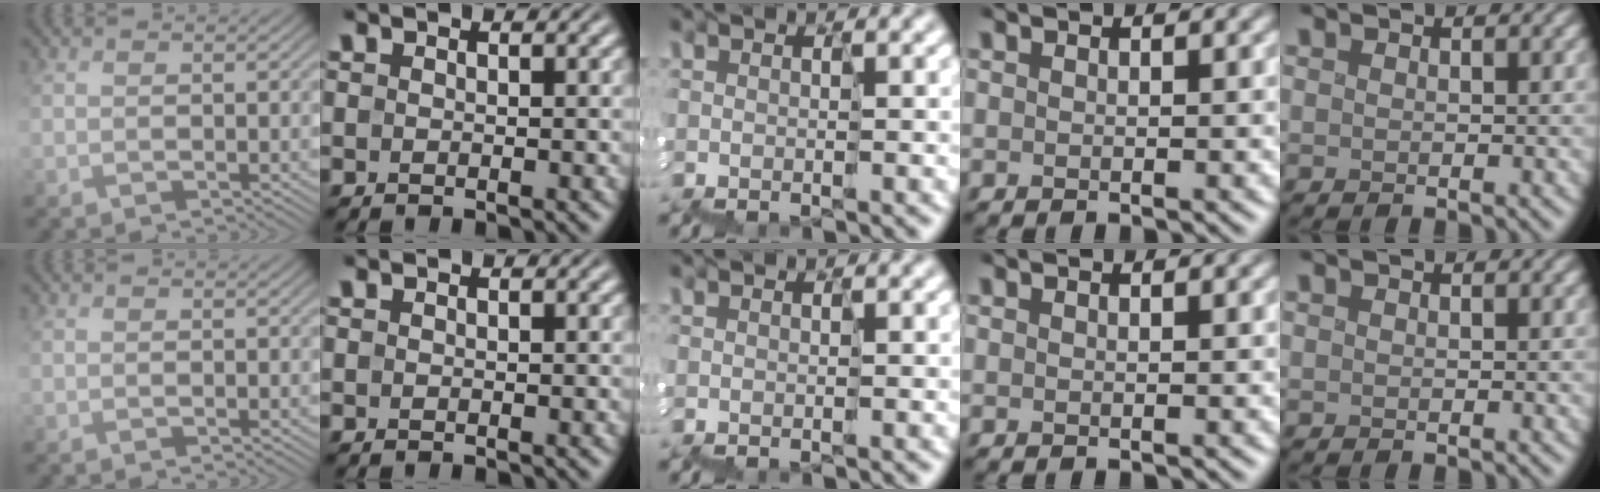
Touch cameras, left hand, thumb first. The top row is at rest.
{}